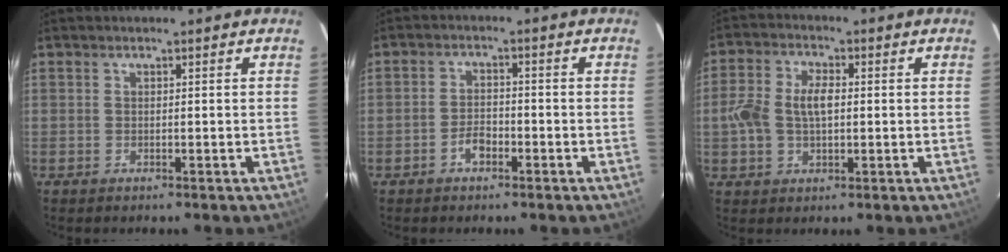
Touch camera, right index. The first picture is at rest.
{"total": 3.3, "force": [-2.0, 1.7, 1.9], "torque": [-0.041, 0.006, -0.036]}
{"total": 7.9, "force": [0.0, 4.9, 6.2], "torque": [-0.128, 0.014, -0.001]}